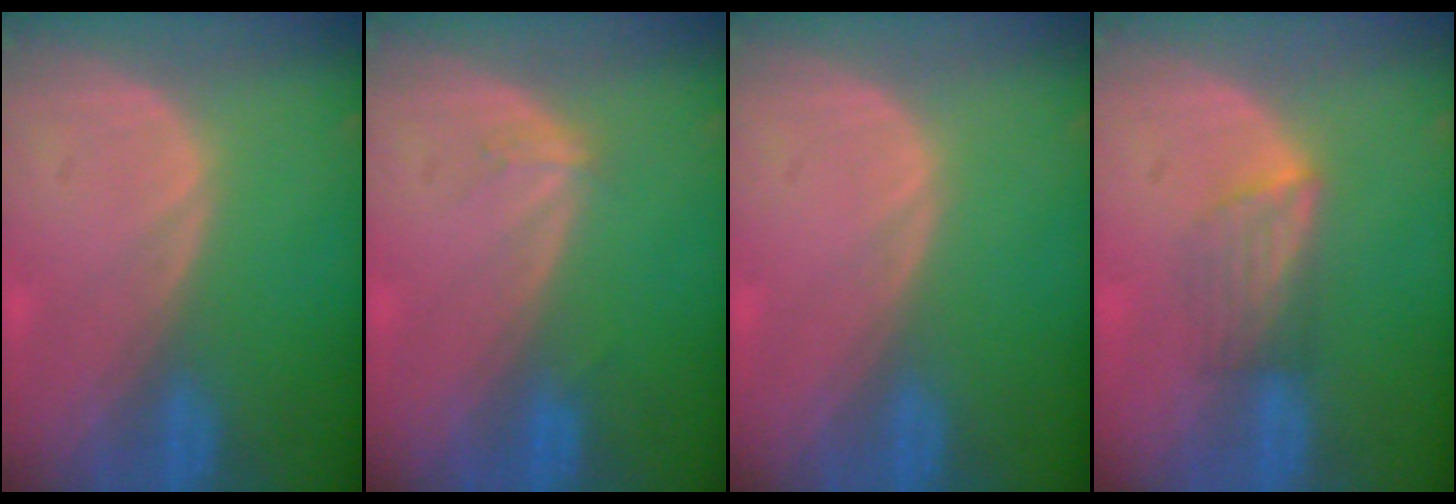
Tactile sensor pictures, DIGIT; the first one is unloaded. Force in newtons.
{"total": 1.1, "press": 1.1, "slide": 0.1}
{"total": 0.0}
{"total": 3.7, "press": 3.5, "slide": 1.3}